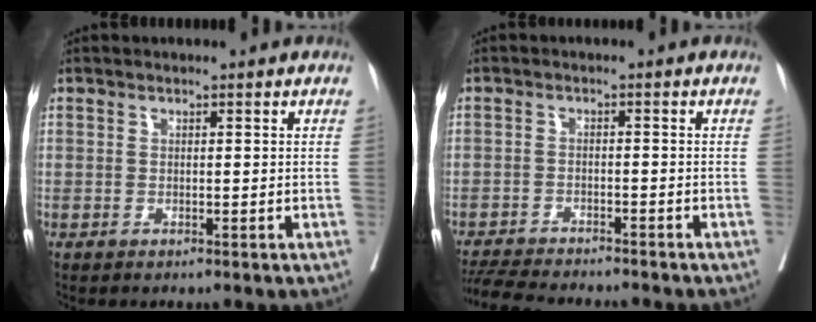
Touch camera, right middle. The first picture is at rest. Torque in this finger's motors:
{"motor_torque": [0.16, -0.21, 0.06, 0.02]}